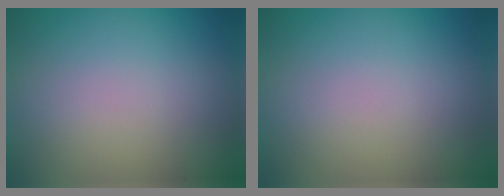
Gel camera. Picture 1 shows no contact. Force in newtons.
{"total": 0.0}